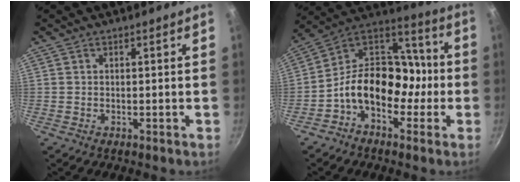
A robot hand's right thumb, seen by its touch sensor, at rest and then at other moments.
{"total": 16.4, "force": [-4.3, 11.7, 10.6], "torque": [-0.115, 0.068, -0.100]}